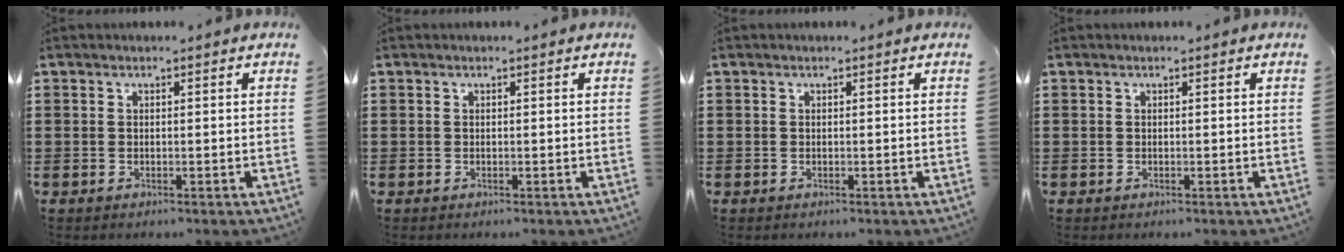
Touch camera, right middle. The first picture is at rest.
{"total": 0.0}
{"total": 0.0}
{"total": 0.0}